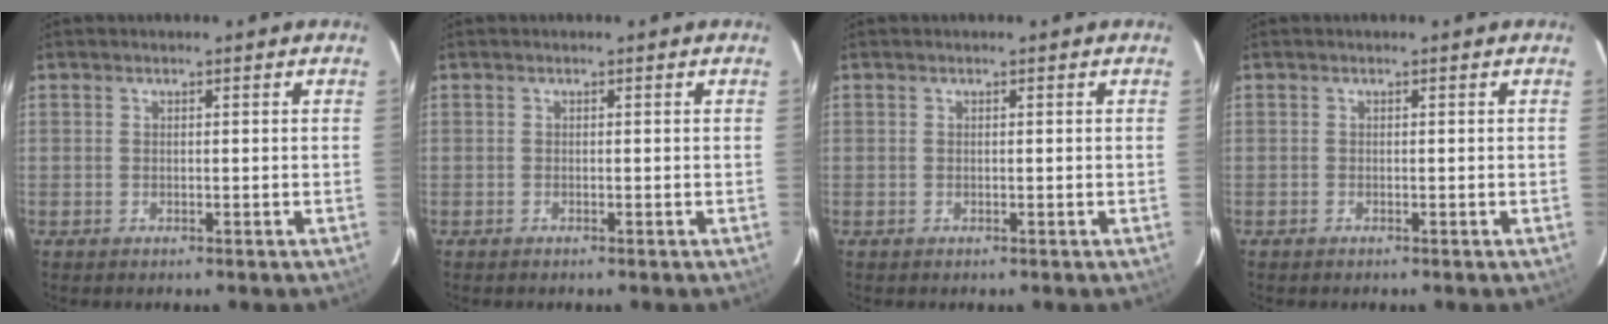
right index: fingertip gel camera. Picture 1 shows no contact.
{"total": 0.0}
{"total": 0.0}
{"total": 0.0}